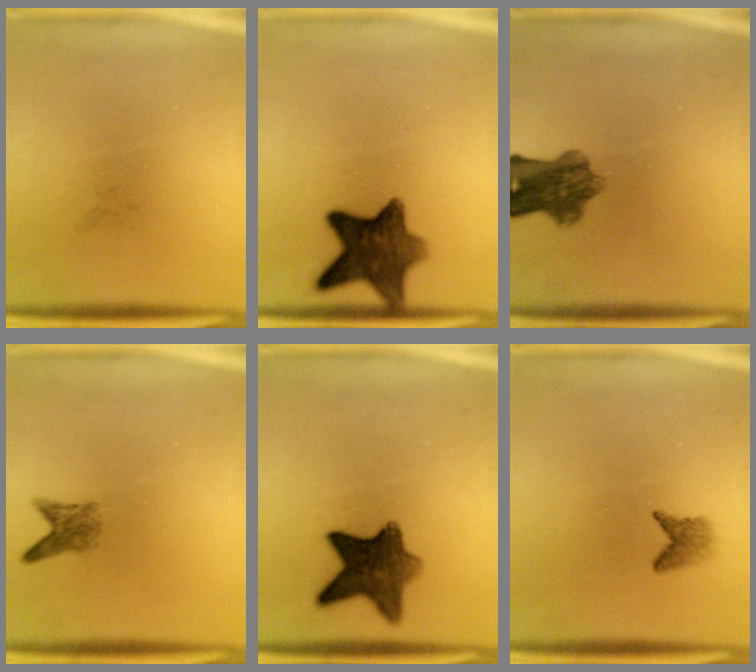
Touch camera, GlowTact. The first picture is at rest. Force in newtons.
{"total": 10.4}
{"total": 7.4}
{"total": 2.3}
{"total": 9.3}
{"total": 1.9}